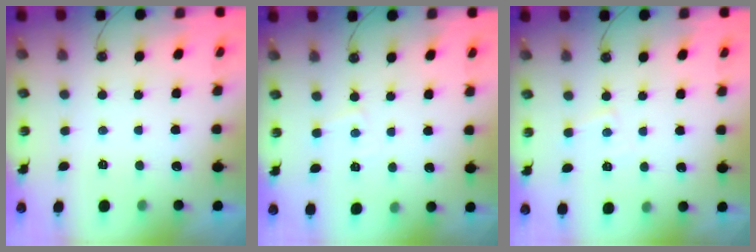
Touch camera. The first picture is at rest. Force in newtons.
{"total": 3.7, "press": 3.7, "slide": 0.6}
{"total": 5.2, "press": 5.2, "slide": 0.4}